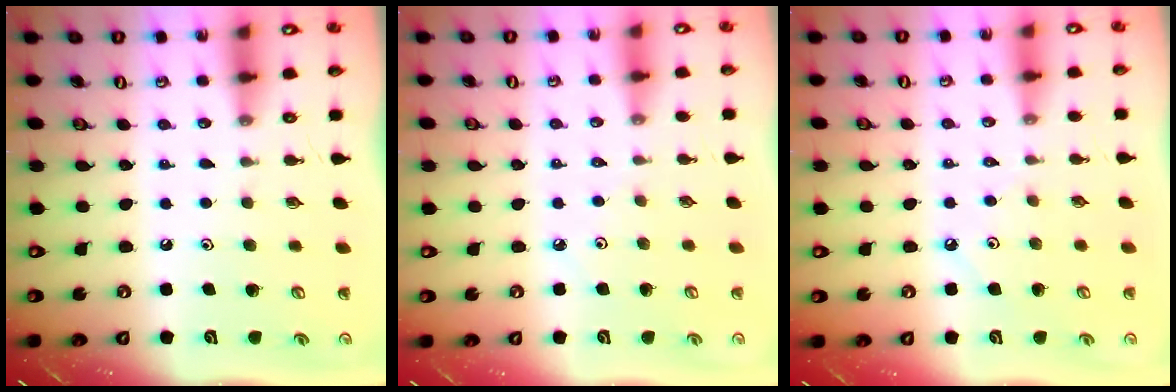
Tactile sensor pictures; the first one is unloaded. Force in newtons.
{"total": 3.3, "press": 3.3, "slide": 0.5}
{"total": 2.2, "press": 2.2, "slide": 0.3}